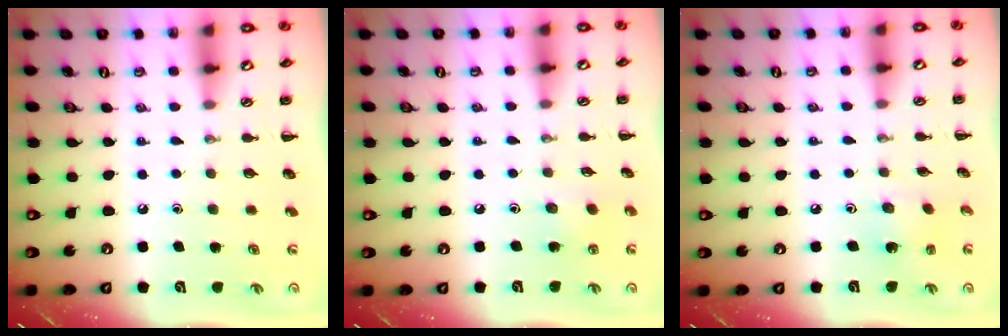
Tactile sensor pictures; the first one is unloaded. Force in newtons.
{"total": 4.0, "press": 3.9, "slide": 0.9}
{"total": 1.4, "press": 1.3, "slide": 0.6}